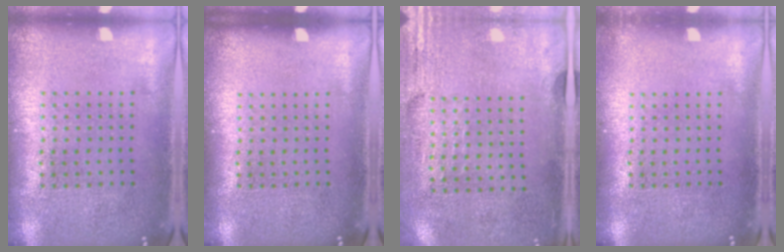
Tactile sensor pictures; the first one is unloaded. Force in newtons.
{"total": 0.0}
{"total": 2.9, "press": 2.5, "slide": 1.5}
{"total": 0.5, "press": 0.5, "slide": 0.2}